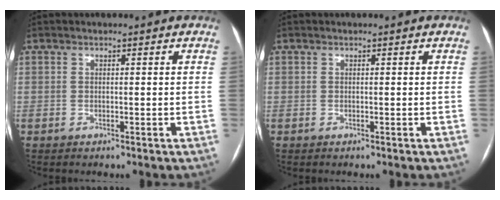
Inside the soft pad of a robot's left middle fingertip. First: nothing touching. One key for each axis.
{"total": 0.0}